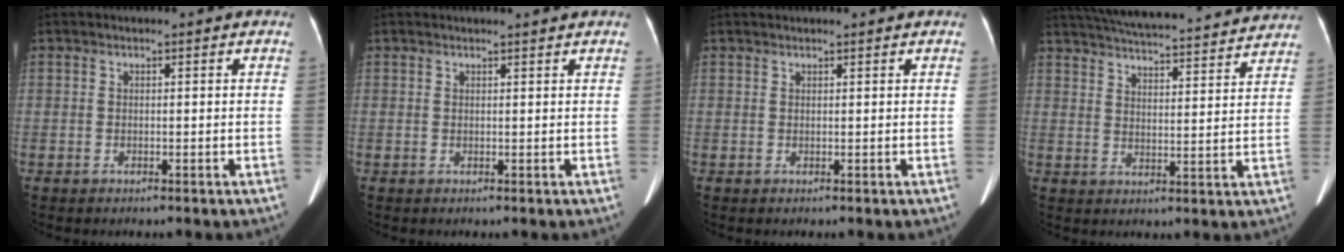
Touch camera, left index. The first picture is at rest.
{"total": 1.6, "force": [1.6, -0.3, 0.4], "torque": [-0.009, 0.004, 0.021]}
{"total": 2.5, "force": [2.3, 0.1, 0.9], "torque": [-0.009, 0.033, 0.035]}
{"total": 24.9, "force": [22.8, 3.5, 9.2], "torque": [-0.162, 0.009, 0.303]}